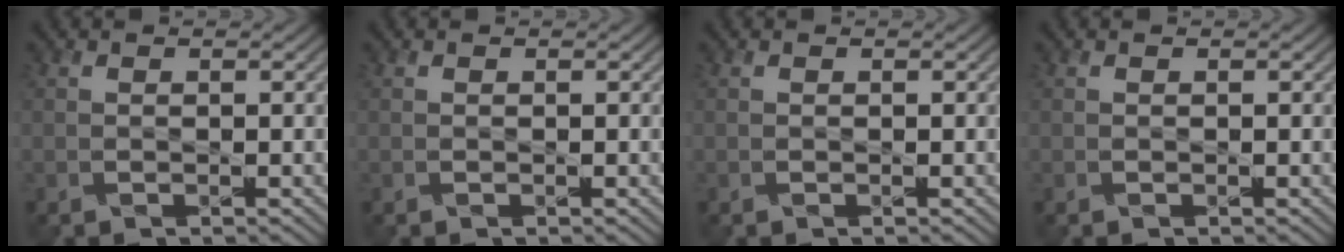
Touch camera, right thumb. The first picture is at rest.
{"total": 0.0}
{"total": 0.0}
{"total": 0.0}